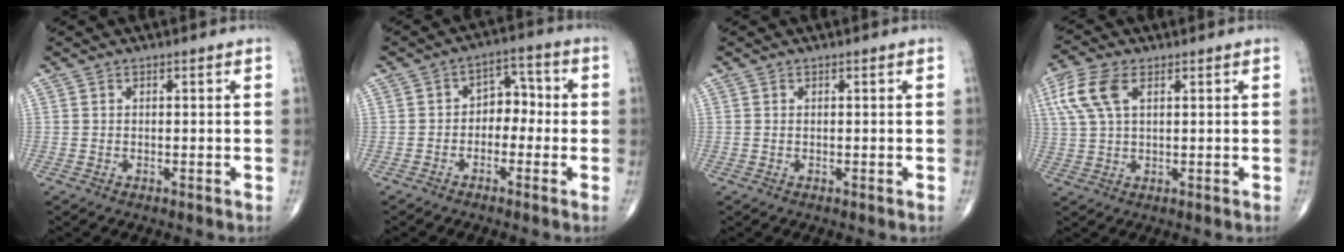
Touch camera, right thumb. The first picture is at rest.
{"total": 5.8, "force": [-1.2, 4.2, 3.8], "torque": [-0.026, 0.033, -0.033]}
{"total": 0.0}
{"total": 8.0, "force": [3.0, 4.0, 6.3], "torque": [-0.156, 0.013, 0.060]}